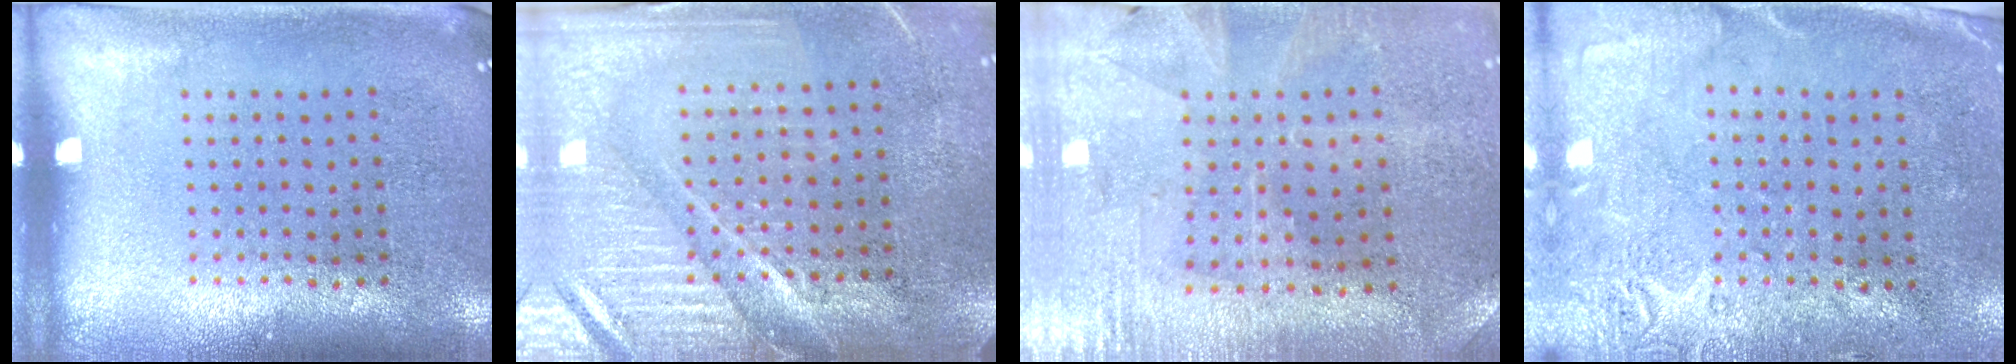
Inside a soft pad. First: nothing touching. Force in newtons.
{"total": 4.0, "press": 3.7, "slide": 1.6}
{"total": 0.5, "press": 0.5, "slide": 0.3}
{"total": 2.7, "press": 2.2, "slide": 1.6}